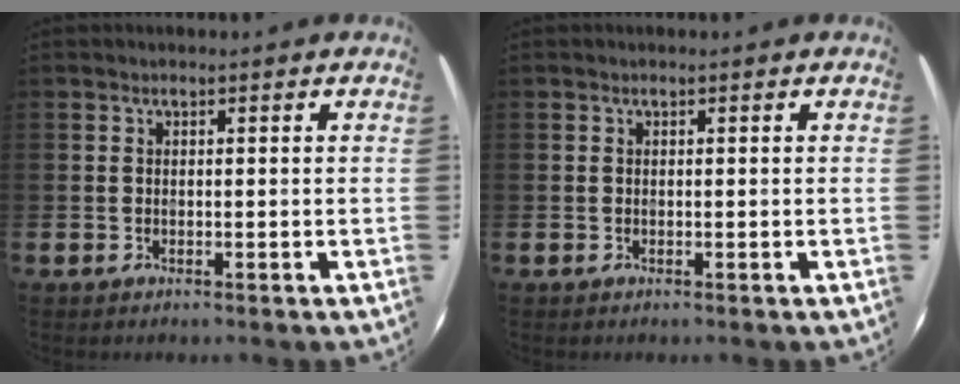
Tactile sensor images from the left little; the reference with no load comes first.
{"total": 0.0}